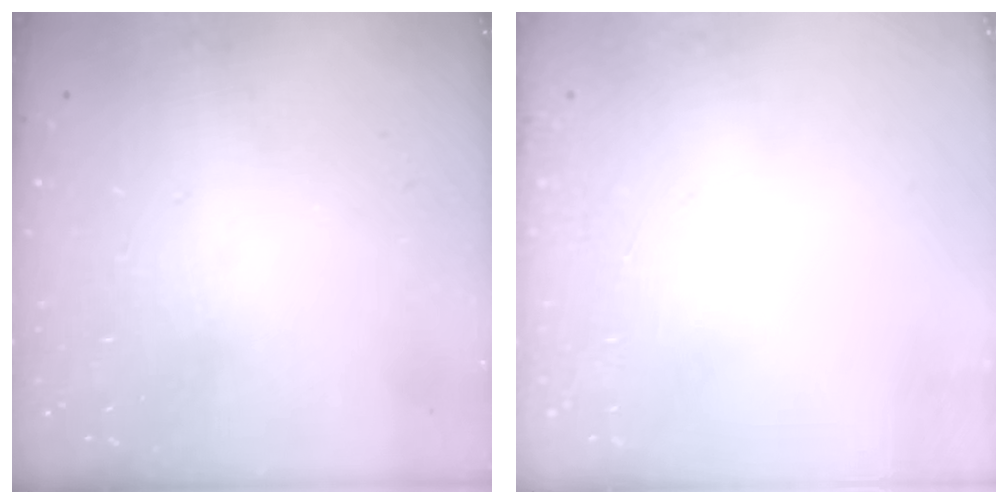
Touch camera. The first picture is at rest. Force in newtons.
{"total": 2.7, "press": 2.6, "slide": 0.8}